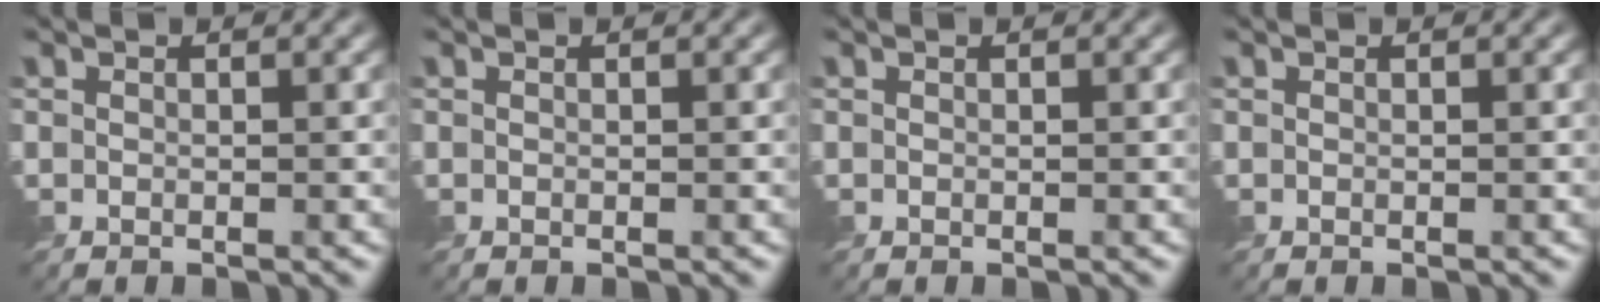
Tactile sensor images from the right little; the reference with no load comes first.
{"total": 0.0}
{"total": 0.0}
{"total": 0.0}